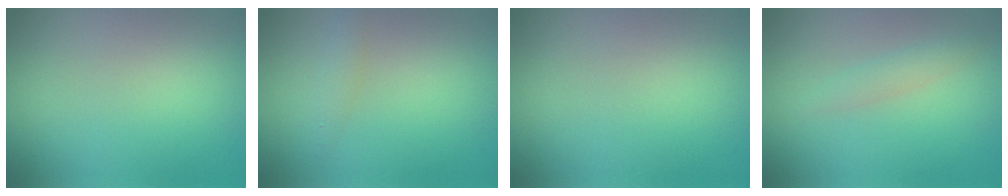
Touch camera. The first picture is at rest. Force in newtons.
{"total": 1.3, "press": 1.3, "slide": 0.0}
{"total": 0.0}
{"total": 1.3, "press": 1.3, "slide": 0.0}